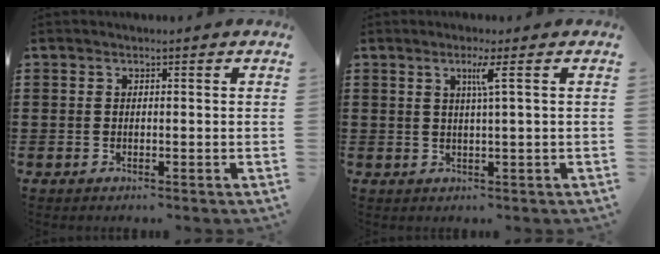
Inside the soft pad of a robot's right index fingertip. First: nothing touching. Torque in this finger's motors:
{"motor_torque": [0.46, -0.08, 0.16, 0.06]}